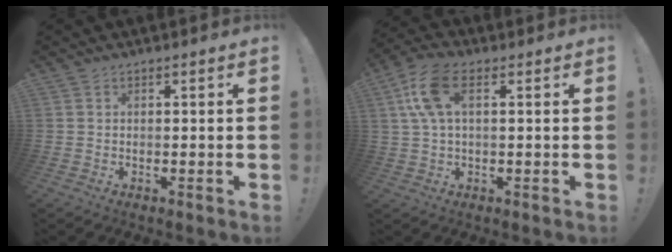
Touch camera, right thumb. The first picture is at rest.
{"total": 10.7, "force": [3.0, 5.2, 8.8], "torque": [-0.166, 0.000, 0.057]}